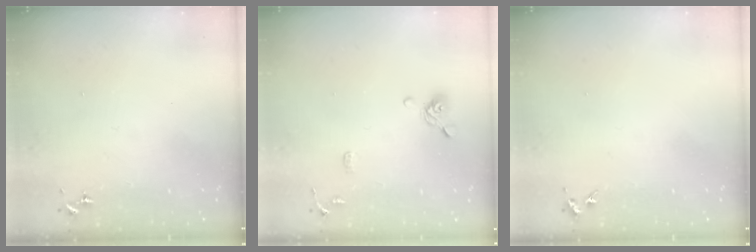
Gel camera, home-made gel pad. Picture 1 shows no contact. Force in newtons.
{"total": 8.8, "press": 8.6, "slide": 2.0}
{"total": 4.3, "press": 4.3, "slide": 0.6}